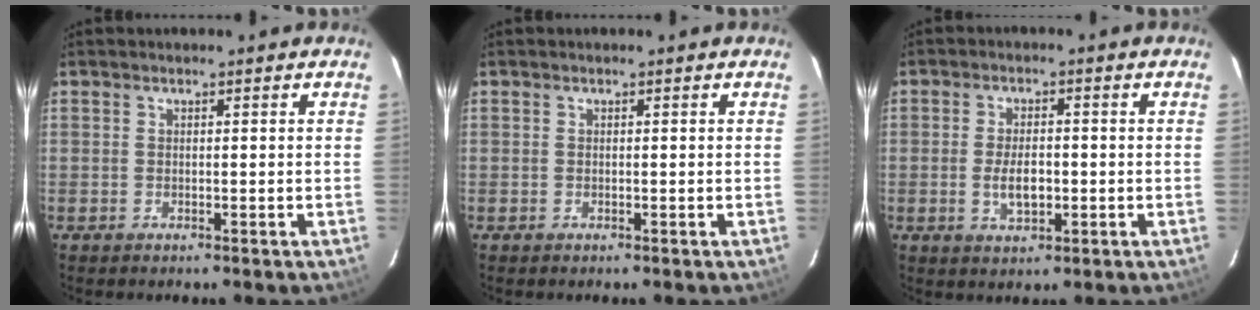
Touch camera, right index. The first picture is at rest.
{"total": 0.0}
{"total": 5.1, "force": [-1.0, 2.5, 4.3], "torque": [-0.085, -0.002, -0.014]}